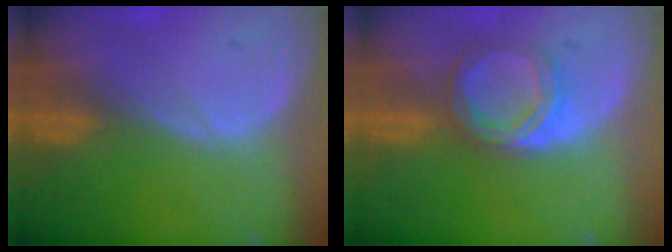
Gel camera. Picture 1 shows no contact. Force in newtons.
{"total": 4.8, "press": 4.8, "slide": 0.3}